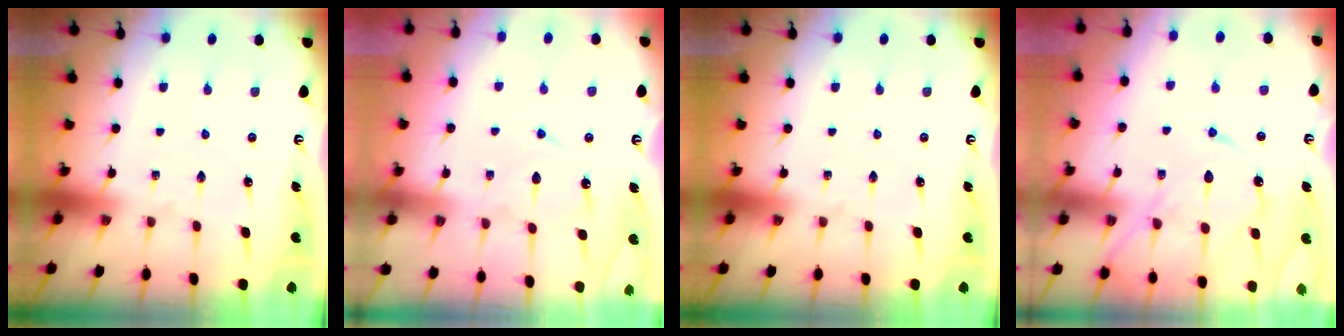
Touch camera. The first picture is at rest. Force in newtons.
{"total": 8.2, "press": 8.2, "slide": 0.8}
{"total": 0.0}
{"total": 13.5, "press": 13.5, "slide": 1.2}